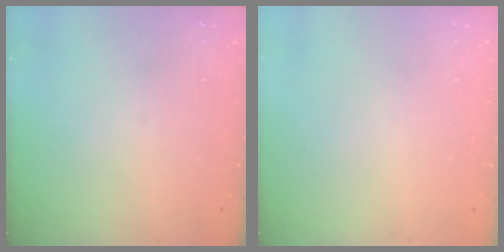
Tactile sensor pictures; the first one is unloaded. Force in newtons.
{"total": 0.0}